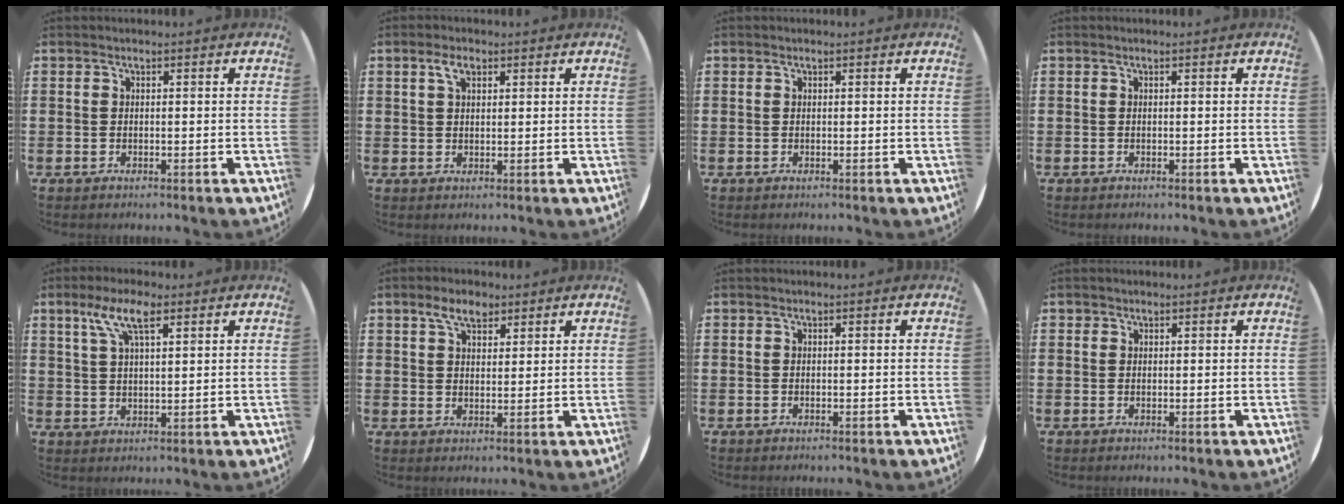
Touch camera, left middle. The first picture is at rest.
{"total": 2.5, "force": [1.5, 1.2, 1.5], "torque": [-0.025, 0.004, 0.025]}
{"total": 0.0}
{"total": 0.0}
{"total": 6.3, "force": [3.6, 2.1, 4.6], "torque": [-0.102, 0.011, 0.064]}
{"total": 4.5, "force": [3.2, 2.1, 2.3], "torque": [-0.036, 0.002, 0.056]}
{"total": 0.0}
{"total": 0.6, "force": [0.4, 0.3, -0.1], "torque": [0.002, 0.005, 0.008]}